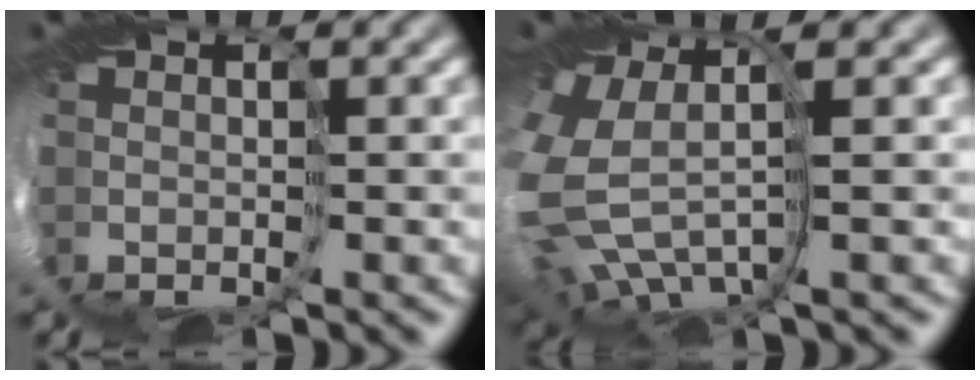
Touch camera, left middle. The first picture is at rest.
{"total": 7.5, "force": [-0.3, 5.1, 5.5], "torque": [-0.170, -0.036, 0.022]}